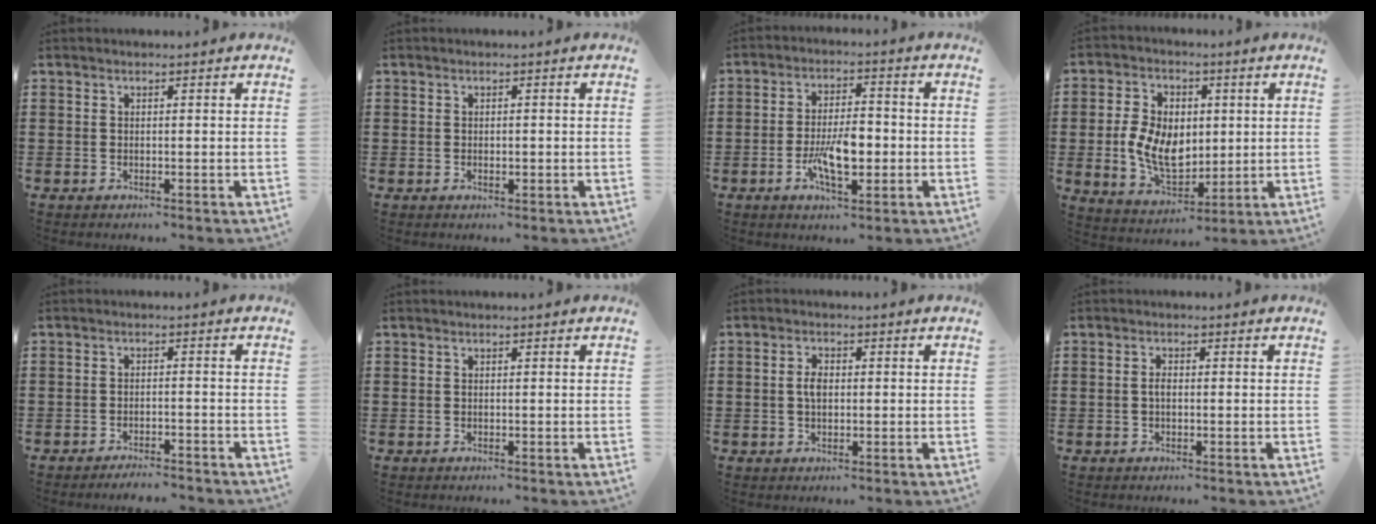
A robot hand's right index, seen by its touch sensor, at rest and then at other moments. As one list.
[{"total": 0.8, "force": [-0.1, 0.4, 0.7], "torque": [-0.013, 0.001, -0.002]}, {"total": 7.9, "force": [-2.0, 3.3, 6.9], "torque": [-0.142, -0.001, -0.038]}, {"total": 9.2, "force": [-0.1, 6.7, 6.3], "torque": [-0.145, 0.009, -0.005]}, {"total": 2.4, "force": [-2.4, 0.0, 0.4], "torque": [-0.010, 0.000, -0.048]}, {"total": 0.0}, {"total": 2.7, "force": [0.1, 1.4, 2.3], "torque": [-0.053, 0.003, -0.002]}, {"total": 1.5, "force": [-0.2, 0.7, 1.4], "torque": [-0.026, 0.001, -0.004]}]